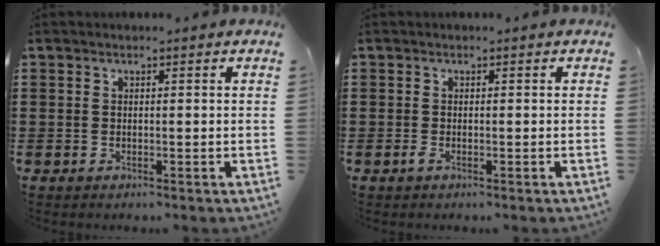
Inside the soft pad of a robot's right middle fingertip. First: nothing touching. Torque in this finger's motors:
{"motor_torque": [0.08, -0.19, 0.00, 0.03]}